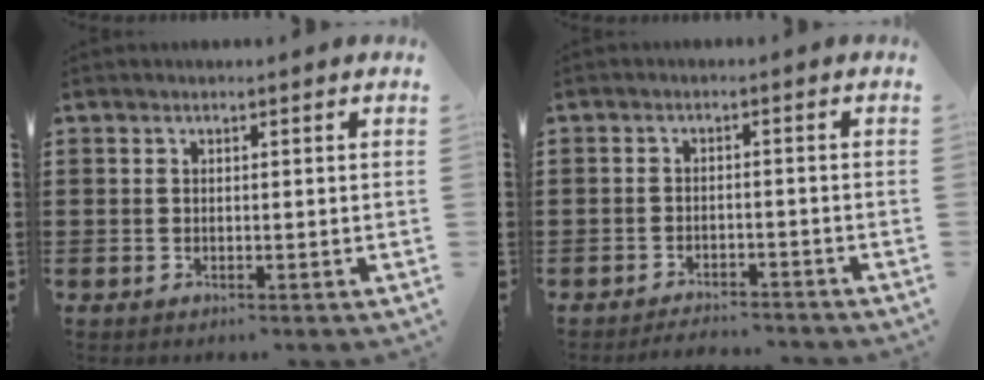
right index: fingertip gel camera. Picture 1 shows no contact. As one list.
[{"total": 2.9, "force": [-2.8, 0.2, -0.2], "torque": [-0.004, 0.003, -0.063]}]